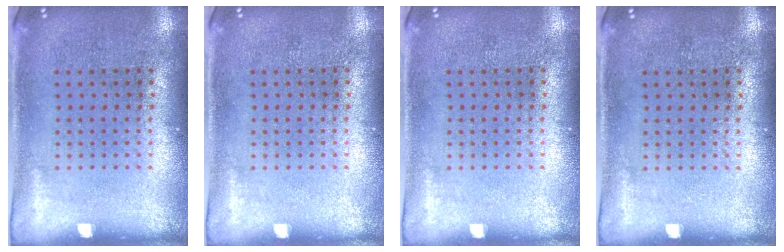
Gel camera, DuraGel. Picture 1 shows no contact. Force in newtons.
{"total": 0.0}
{"total": 0.0}
{"total": 0.0}